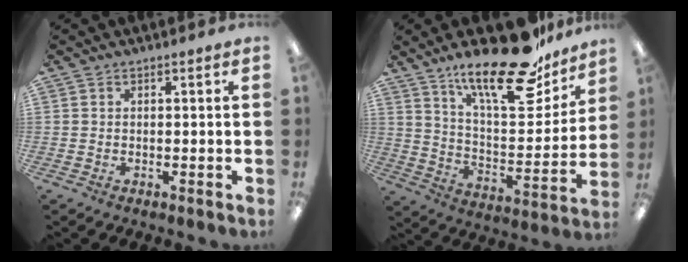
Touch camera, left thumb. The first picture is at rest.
{"total": 23.9, "force": [17.6, 7.4, 14.4], "torque": [-0.213, -0.115, 0.291]}